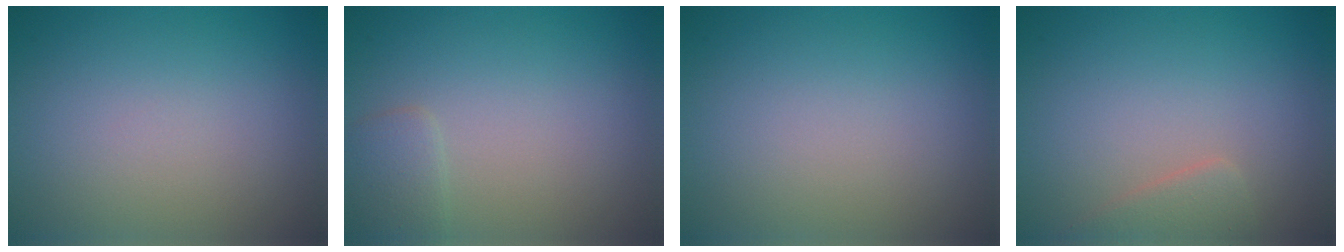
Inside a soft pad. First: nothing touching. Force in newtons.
{"total": 1.4, "press": 1.4, "slide": 0.0}
{"total": 0.0}
{"total": 2.0, "press": 2.0, "slide": 0.1}